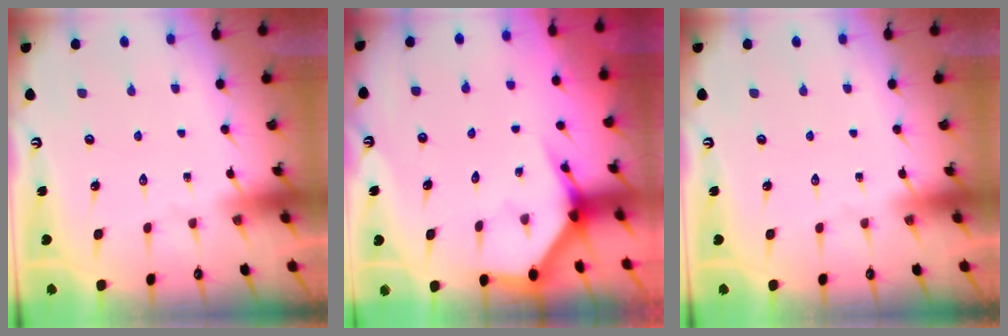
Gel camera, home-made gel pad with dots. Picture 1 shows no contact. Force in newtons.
{"total": 3.9, "press": 3.9, "slide": 0.2}
{"total": 0.0}